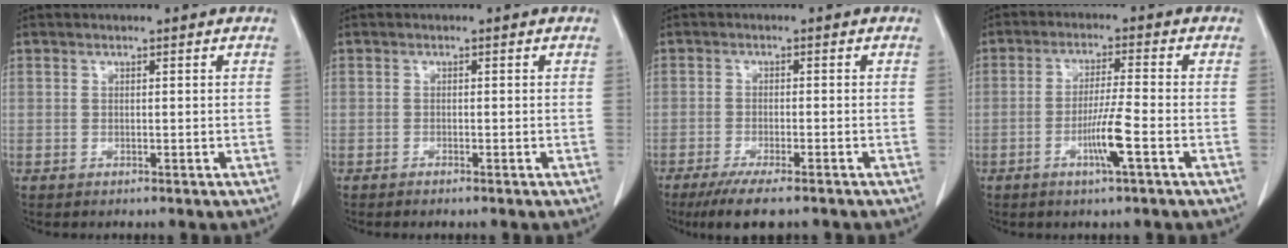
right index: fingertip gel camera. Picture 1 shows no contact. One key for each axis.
{"total": 0.6, "fx": -0.5, "fy": -0.1, "fz": 0.3, "tx": -0.013, "ty": -0.003, "tz": -0.009}
{"total": 8.0, "fx": -6.2, "fy": 1.1, "fz": 5.0, "tx": -0.076, "ty": -0.018, "tz": -0.094}
{"total": 6.0, "fx": -2.3, "fy": -0.5, "fz": 5.6, "tx": -0.105, "ty": -0.009, "tz": -0.045}